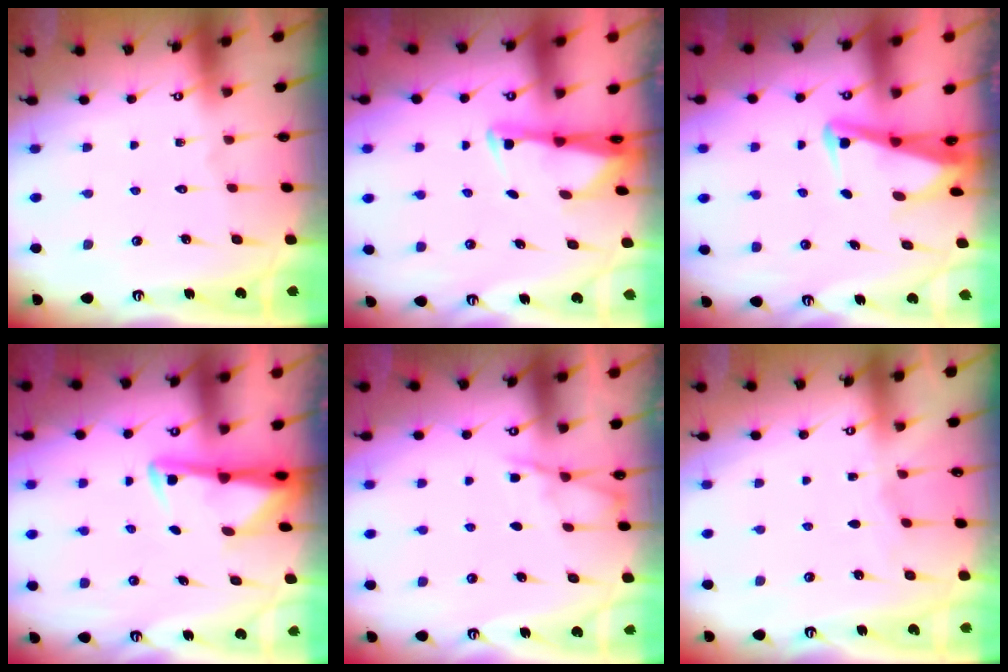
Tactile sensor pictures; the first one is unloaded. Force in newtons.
{"total": 2.7, "press": 2.6, "slide": 0.5}
{"total": 3.8, "press": 3.6, "slide": 1.0}
{"total": 2.9, "press": 2.8, "slide": 0.5}
{"total": 4.9, "press": 4.8, "slide": 0.6}
{"total": 2.8, "press": 2.7, "slide": 0.4}